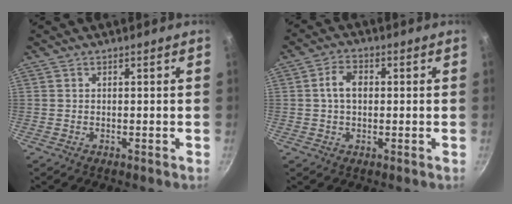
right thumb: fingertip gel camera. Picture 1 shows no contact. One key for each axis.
{"total": 5.0, "fx": 0.4, "fy": 3.4, "fz": 3.6, "tx": -0.056, "ty": 0.014, "tz": 0.001}